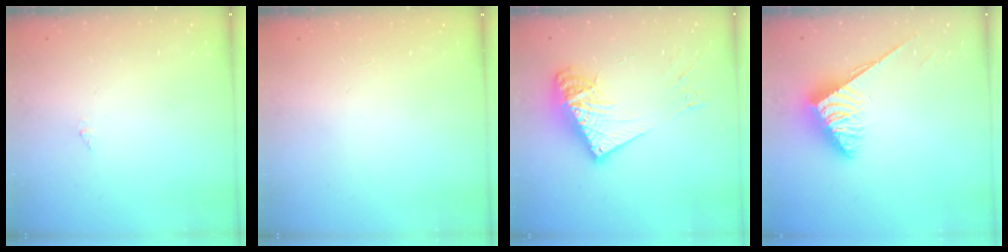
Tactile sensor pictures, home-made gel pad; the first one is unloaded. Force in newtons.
{"total": 0.0}
{"total": 15.4, "press": 15.3, "slide": 1.7}
{"total": 3.8, "press": 3.8, "slide": 0.6}